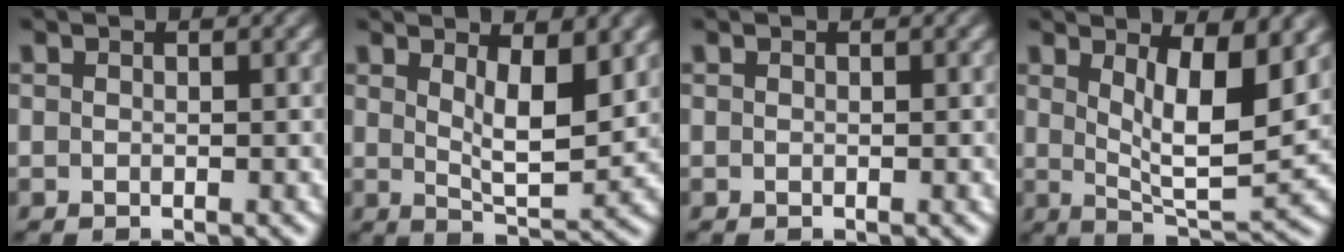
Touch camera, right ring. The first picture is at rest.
{"total": 4.5, "force": [1.7, 0.9, 4.1], "torque": [-0.054, -0.021, 0.036]}
{"total": 0.0}
{"total": 7.5, "force": [2.7, 2.6, 6.5], "torque": [-0.094, -0.021, 0.048]}